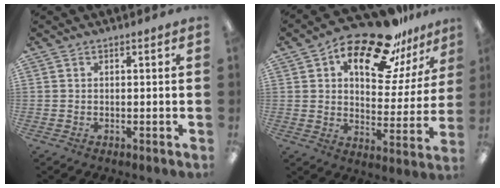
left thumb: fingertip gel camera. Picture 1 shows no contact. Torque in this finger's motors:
{"motor_torque": [0.31, 0.56, 1.59, -1.18, 0.30]}